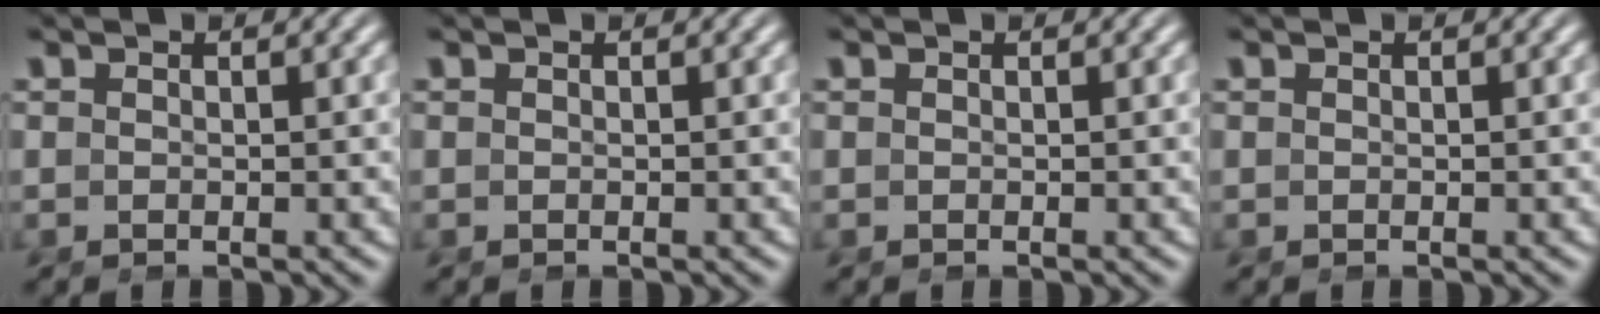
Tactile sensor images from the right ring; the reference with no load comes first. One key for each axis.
{"total": 0.0}
{"total": 0.0}
{"total": 0.0}